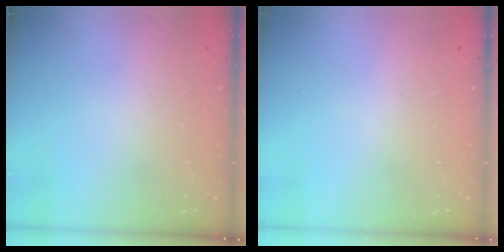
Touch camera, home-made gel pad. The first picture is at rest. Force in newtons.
{"total": 0.0}